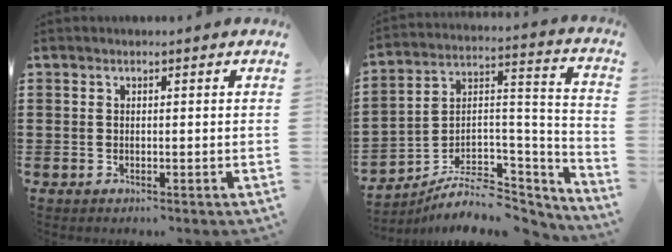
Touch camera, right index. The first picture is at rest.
{"total": 7.7, "force": [-5.8, 3.9, 3.3], "torque": [-0.054, 0.010, -0.105]}